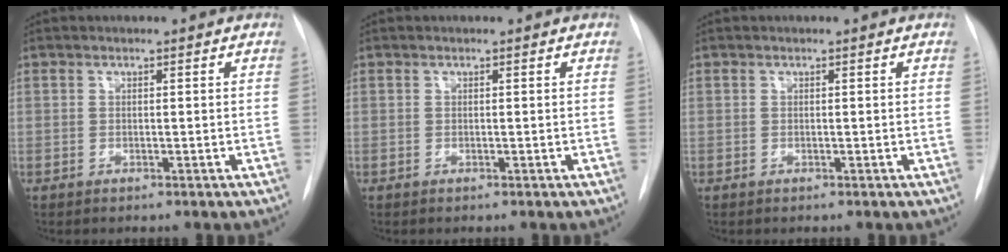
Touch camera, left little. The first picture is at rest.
{"total": 0.0}
{"total": 0.0}